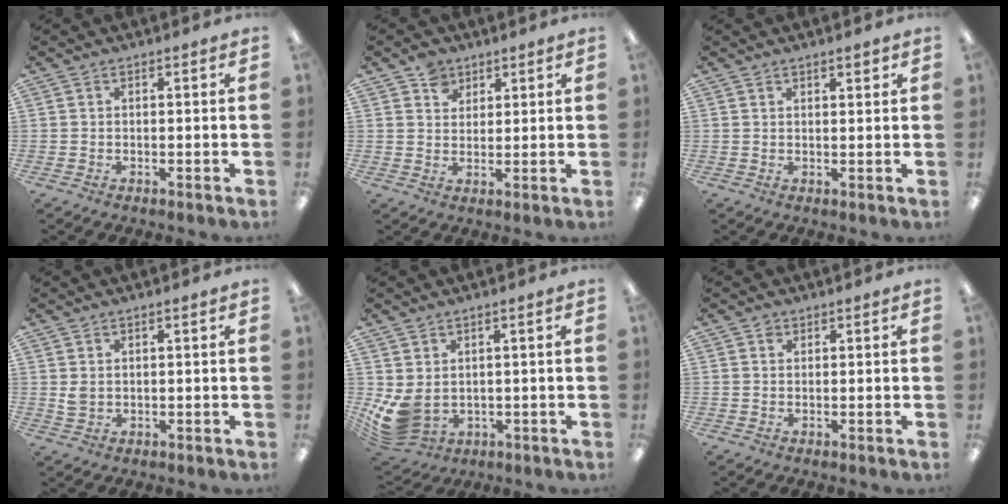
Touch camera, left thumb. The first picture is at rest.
{"total": 4.7, "force": [3.1, 3.4, 0.9], "torque": [-0.014, -0.006, 0.057]}
{"total": 1.6, "force": [1.3, 0.5, 0.8], "torque": [-0.008, -0.005, 0.022]}
{"total": 2.2, "force": [0.9, 1.5, 1.4], "torque": [-0.029, 0.003, 0.016]}
{"total": 6.6, "force": [0.6, 4.6, 4.7], "torque": [-0.122, -0.017, 0.013]}
{"total": 1.2, "force": [0.8, 0.8, 0.3], "torque": [-0.007, 0.001, 0.016]}